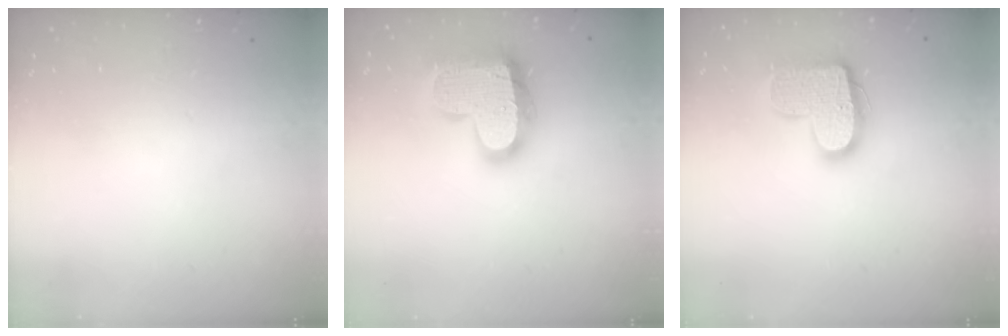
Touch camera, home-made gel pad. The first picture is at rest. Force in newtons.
{"total": 20.5, "press": 20.4, "slide": 1.5}
{"total": 14.9, "press": 14.9, "slide": 1.0}